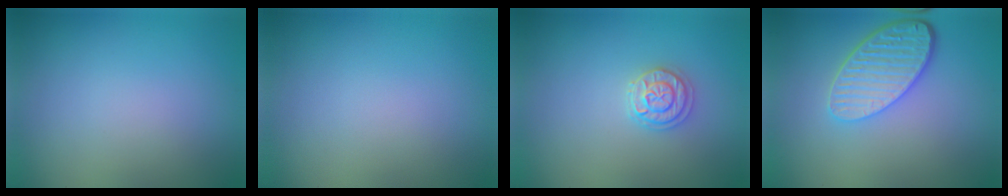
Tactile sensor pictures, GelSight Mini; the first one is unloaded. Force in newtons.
{"total": 0.0}
{"total": 2.1, "press": 2.1, "slide": 0.5}
{"total": 5.0, "press": 3.9, "slide": 3.2}